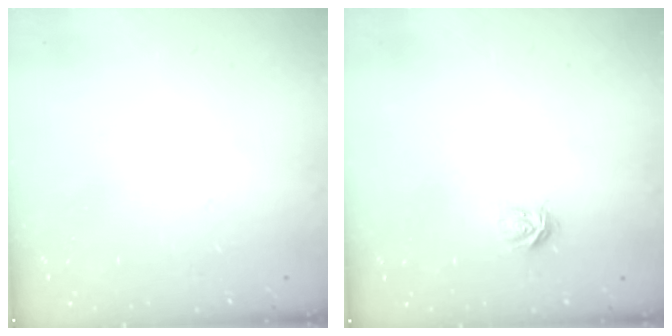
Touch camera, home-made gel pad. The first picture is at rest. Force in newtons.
{"total": 3.8, "press": 3.8, "slide": 0.5}